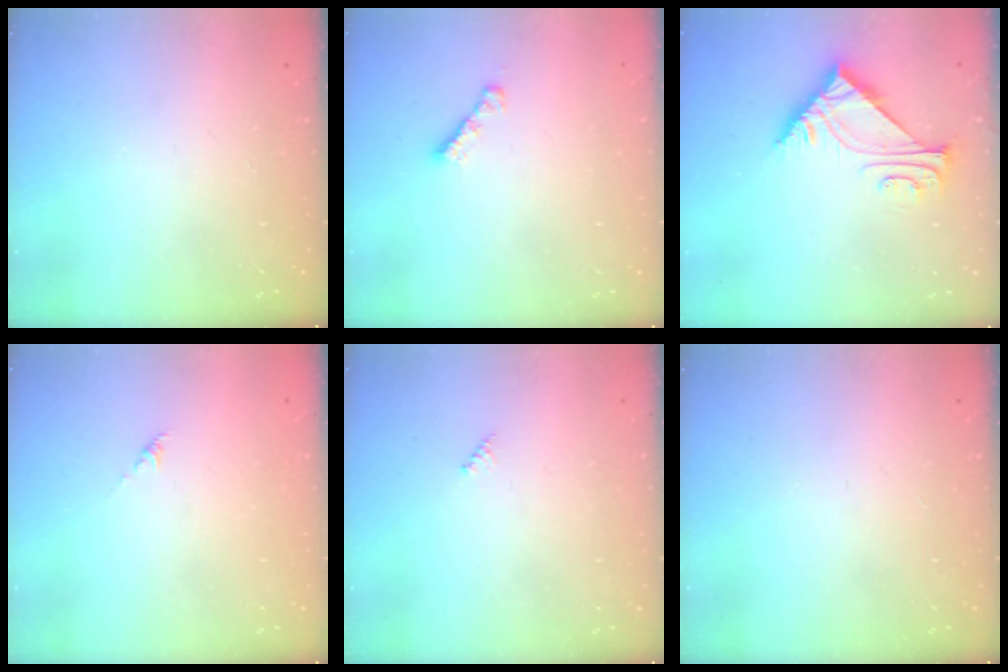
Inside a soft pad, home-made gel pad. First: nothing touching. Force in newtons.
{"total": 2.3, "press": 2.3, "slide": 0.4}
{"total": 6.0, "press": 6.0, "slide": 0.1}
{"total": 0.0}
{"total": 2.0, "press": 2.0, "slide": 0.2}
{"total": 0.0}